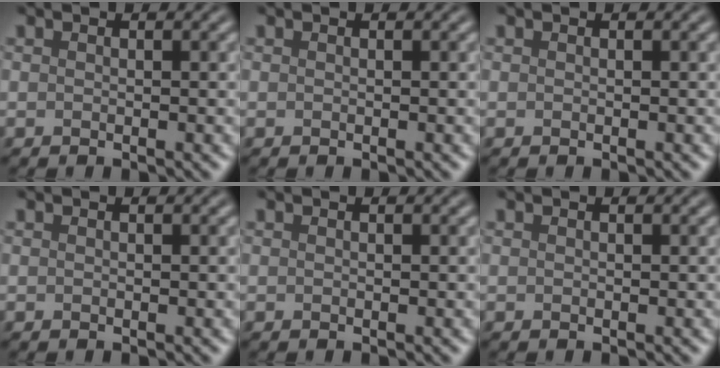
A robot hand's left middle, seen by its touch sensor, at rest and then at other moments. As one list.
[{"total": 0.0}, {"total": 0.0}, {"total": 0.0}, {"total": 0.0}, {"total": 0.0}]